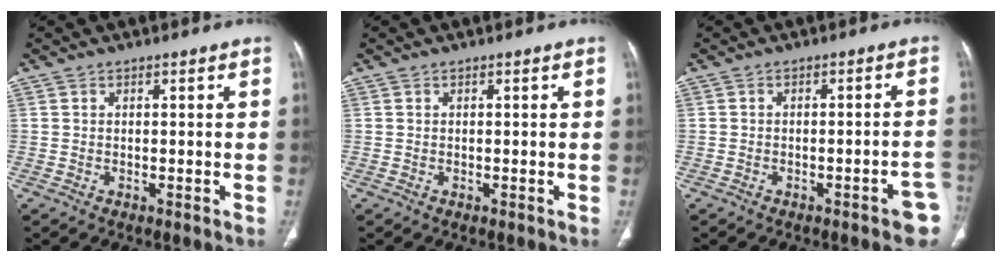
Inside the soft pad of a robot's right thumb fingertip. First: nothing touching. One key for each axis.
{"total": 0.0}
{"total": 4.1, "fx": -2.4, "fy": 1.3, "fz": 3.1, "tx": -0.024, "ty": 0.021, "tz": -0.025}